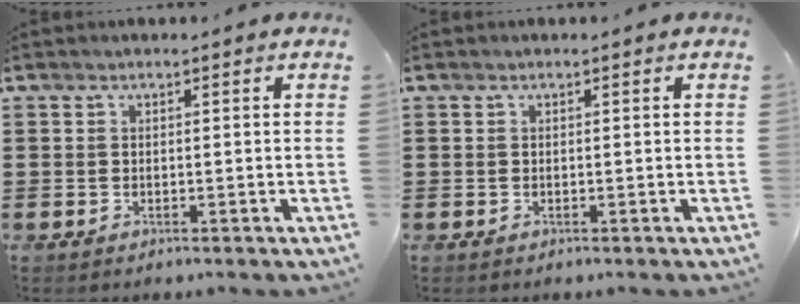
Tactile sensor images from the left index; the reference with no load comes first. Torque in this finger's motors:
{"motor_torque": [0.00, 0.00, 0.00, 0.00]}